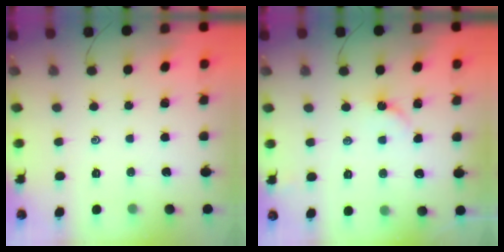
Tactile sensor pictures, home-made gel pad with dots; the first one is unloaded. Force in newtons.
{"total": 3.3, "press": 3.3, "slide": 0.6}